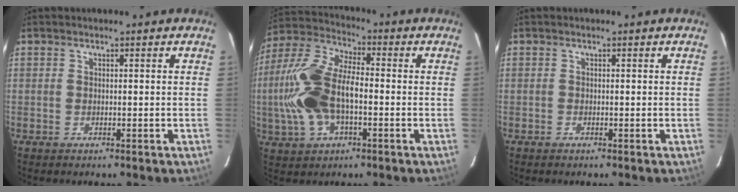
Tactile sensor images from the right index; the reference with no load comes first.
{"total": 16.1, "force": [-2.2, 8.5, 13.5], "torque": [-0.294, 0.012, -0.043]}
{"total": 0.0}